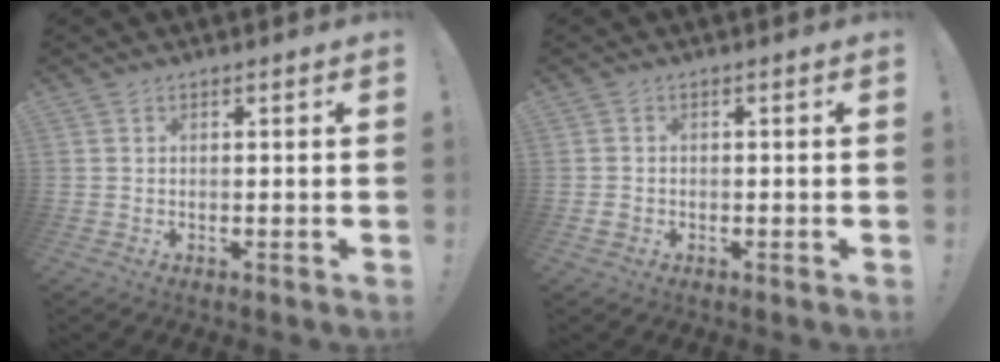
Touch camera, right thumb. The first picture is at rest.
{"total": 1.8, "force": [-0.7, 1.6, 0.7], "torque": [-0.009, 0.005, -0.012]}